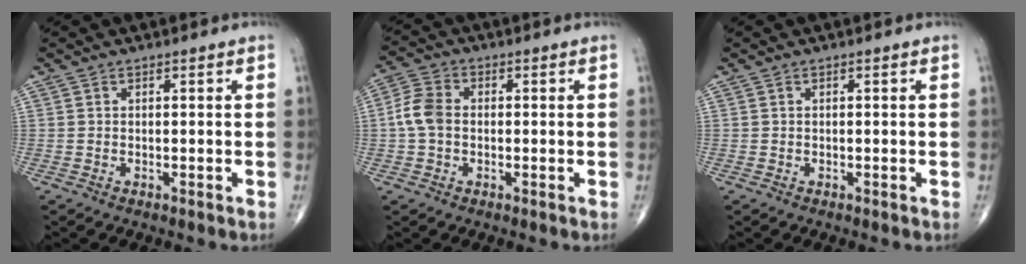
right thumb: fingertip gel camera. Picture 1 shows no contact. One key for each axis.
{"total": 5.7, "fx": -0.3, "fy": 4.1, "fz": 4.0, "tx": -0.085, "ty": 0.017, "tz": -0.014}
{"total": 0.0}